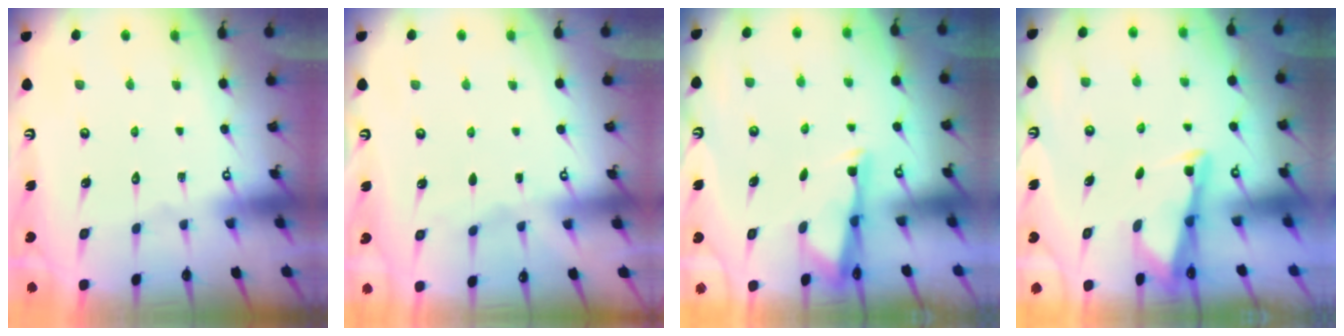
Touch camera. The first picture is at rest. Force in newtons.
{"total": 2.9, "press": 2.8, "slide": 0.4}
{"total": 2.9, "press": 2.9, "slide": 0.6}
{"total": 2.5, "press": 2.5, "slide": 0.1}